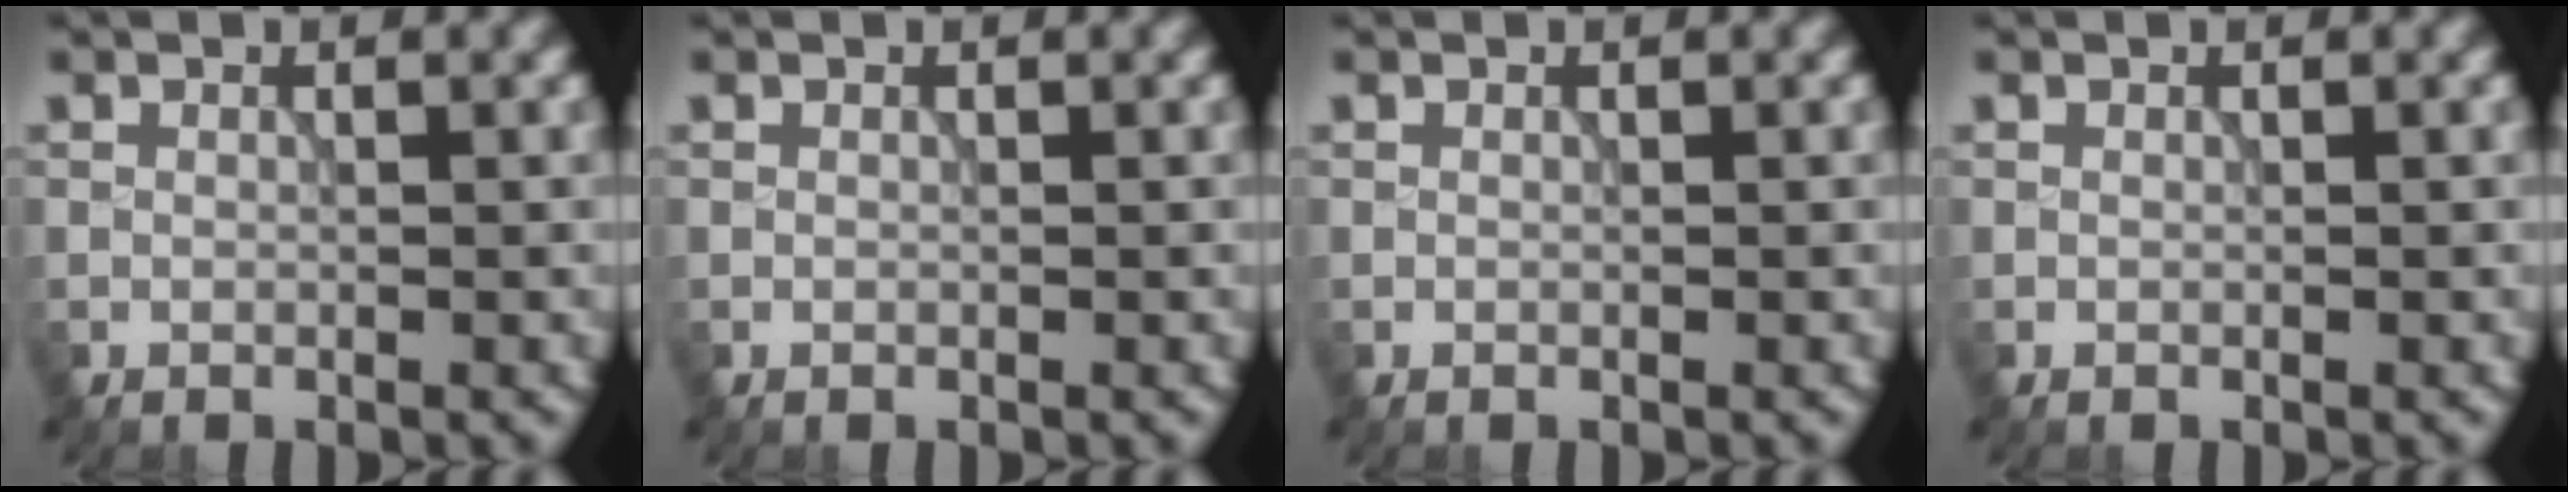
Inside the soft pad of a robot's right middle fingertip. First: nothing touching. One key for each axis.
{"total": 0.0}
{"total": 0.0}
{"total": 0.0}